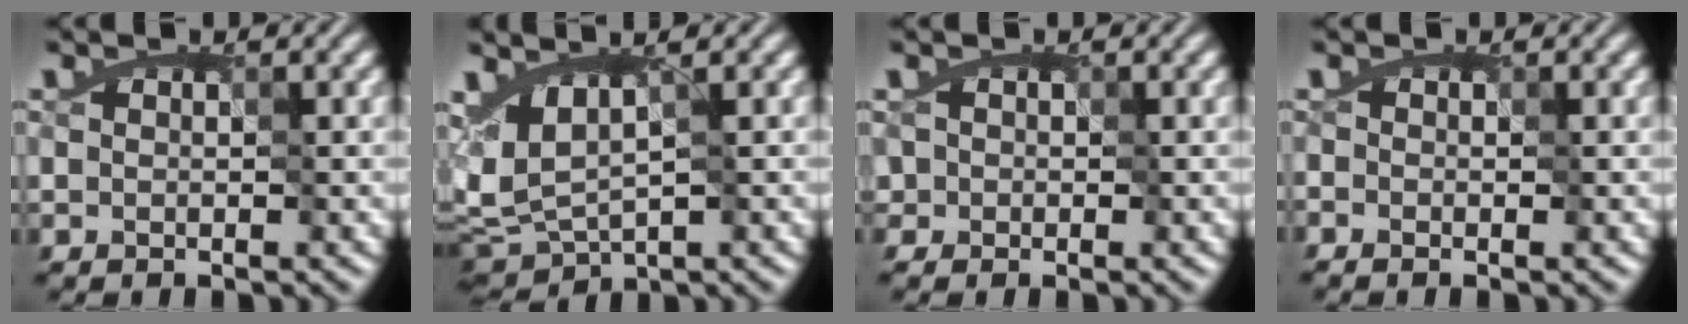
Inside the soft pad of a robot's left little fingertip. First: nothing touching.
{"total": 3.2, "force": [0.1, 1.6, 2.8], "torque": [-0.059, -0.004, 0.005]}
{"total": 1.0, "force": [-0.1, 1.0, 0.2], "torque": [-0.007, 0.001, 0.002]}
{"total": 0.0}